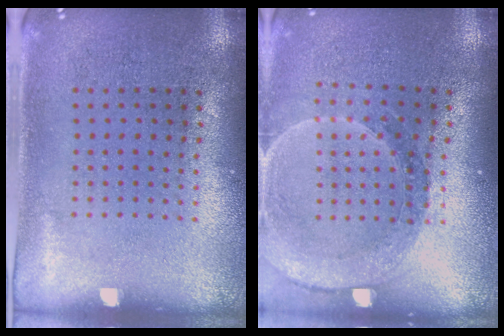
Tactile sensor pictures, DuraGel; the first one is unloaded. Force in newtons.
{"total": 1.5, "press": 1.5, "slide": 0.2}